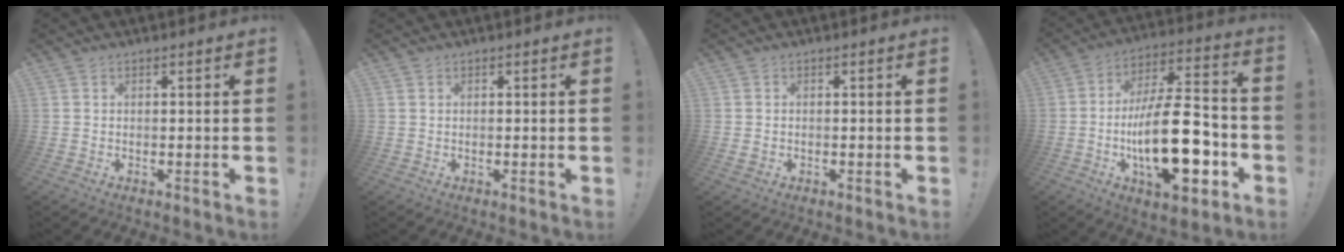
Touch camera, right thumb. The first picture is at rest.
{"total": 0.0}
{"total": 0.9, "force": [-0.2, 0.7, 0.5], "torque": [-0.016, 0.006, -0.002]}
{"total": 24.7, "force": [-6.1, 9.7, 21.8], "torque": [-0.390, 0.030, -0.095]}